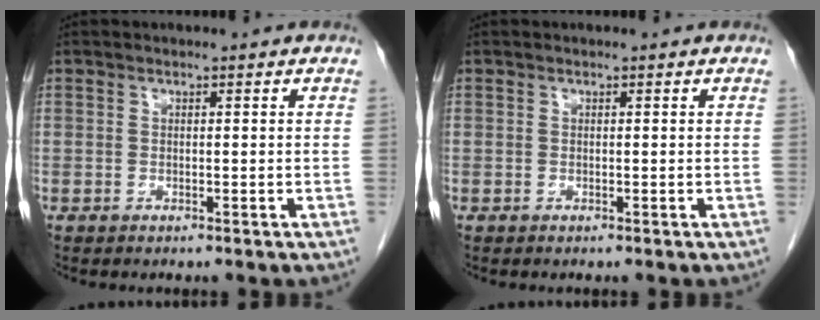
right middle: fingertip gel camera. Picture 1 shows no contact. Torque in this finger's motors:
{"motor_torque": [-0.06, -0.12, 0.07, 0.00]}